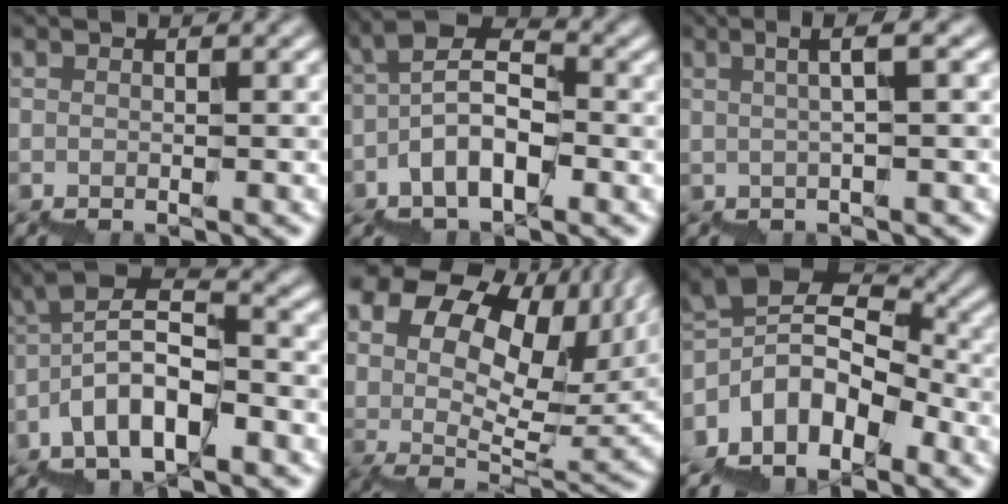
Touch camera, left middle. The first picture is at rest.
{"total": 4.7, "force": [-0.9, 2.3, 4.0], "torque": [-0.075, 0.031, -0.020]}
{"total": 2.8, "force": [1.7, 0.4, 2.2], "torque": [-0.017, 0.007, 0.026]}
{"total": 7.0, "force": [-2.1, 3.1, 5.9], "torque": [-0.108, 0.027, -0.036]}
{"total": 17.8, "force": [8.9, 9.9, 11.8], "torque": [-0.175, 0.043, 0.175]}
{"total": 7.3, "force": [-2.3, 4.7, 5.2], "torque": [-0.079, 0.025, -0.051]}